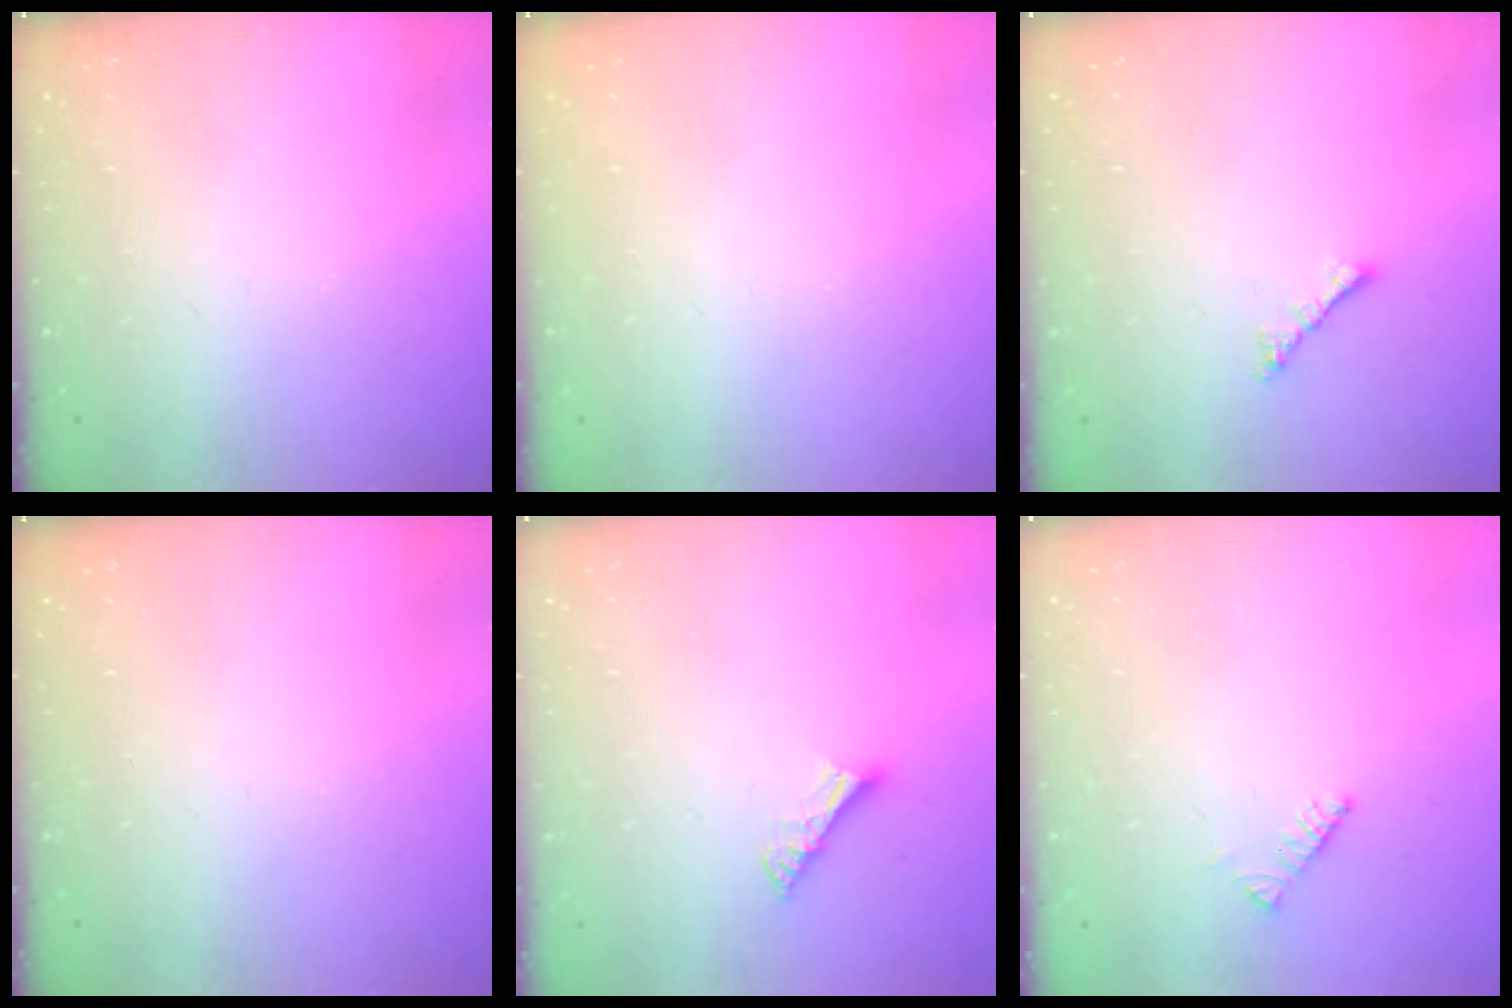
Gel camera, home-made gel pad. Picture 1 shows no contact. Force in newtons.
{"total": 0.0}
{"total": 1.8, "press": 1.8, "slide": 0.5}
{"total": 0.0}
{"total": 5.4, "press": 5.4, "slide": 0.2}
{"total": 2.9, "press": 2.9, "slide": 0.5}